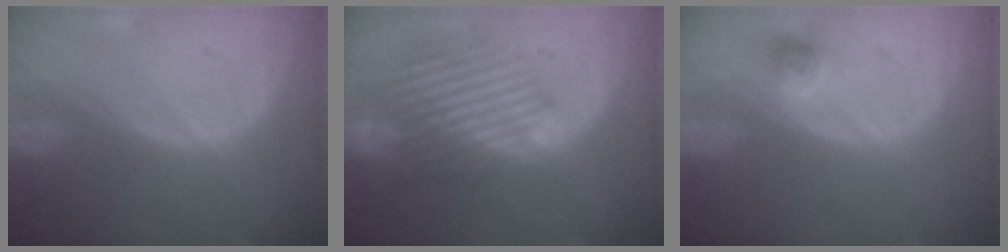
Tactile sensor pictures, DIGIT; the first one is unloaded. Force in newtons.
{"total": 10.2, "press": 9.1, "slide": 4.5}
{"total": 2.3, "press": 2.2, "slide": 0.7}